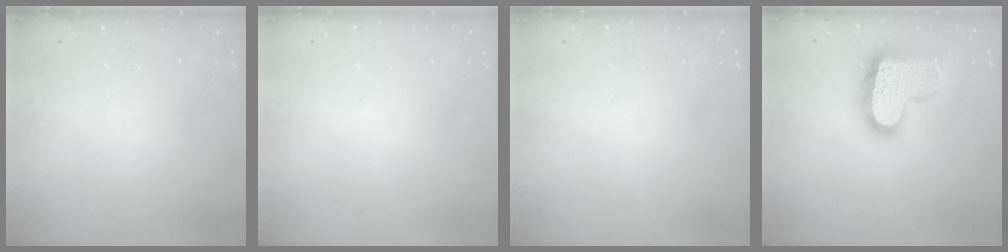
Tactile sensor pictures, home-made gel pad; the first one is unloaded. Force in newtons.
{"total": 0.0}
{"total": 0.0}
{"total": 17.2, "press": 17.1, "slide": 1.3}